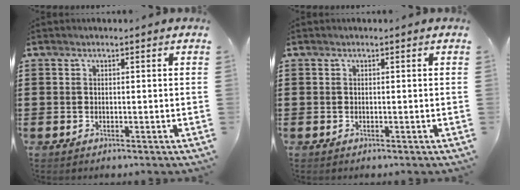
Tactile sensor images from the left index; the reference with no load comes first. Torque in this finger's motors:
{"motor_torque": [-0.02, -0.02, 0.00, 0.01]}